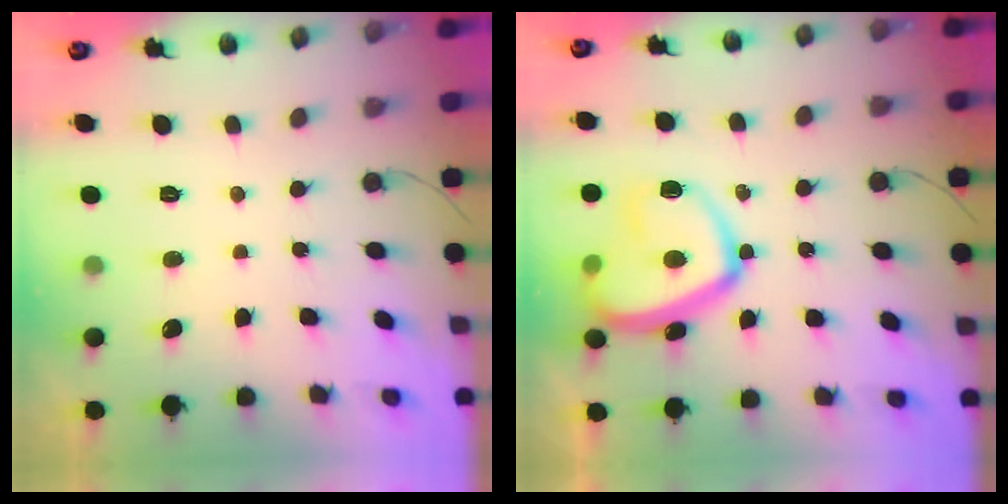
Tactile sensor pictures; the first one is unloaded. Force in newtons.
{"total": 18.1, "press": 18.0, "slide": 1.8}